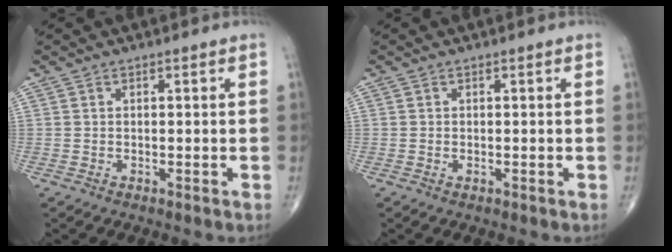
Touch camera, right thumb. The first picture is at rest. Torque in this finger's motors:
{"motor_torque": [0.12, 0.03, -0.30, -0.27, -0.05]}